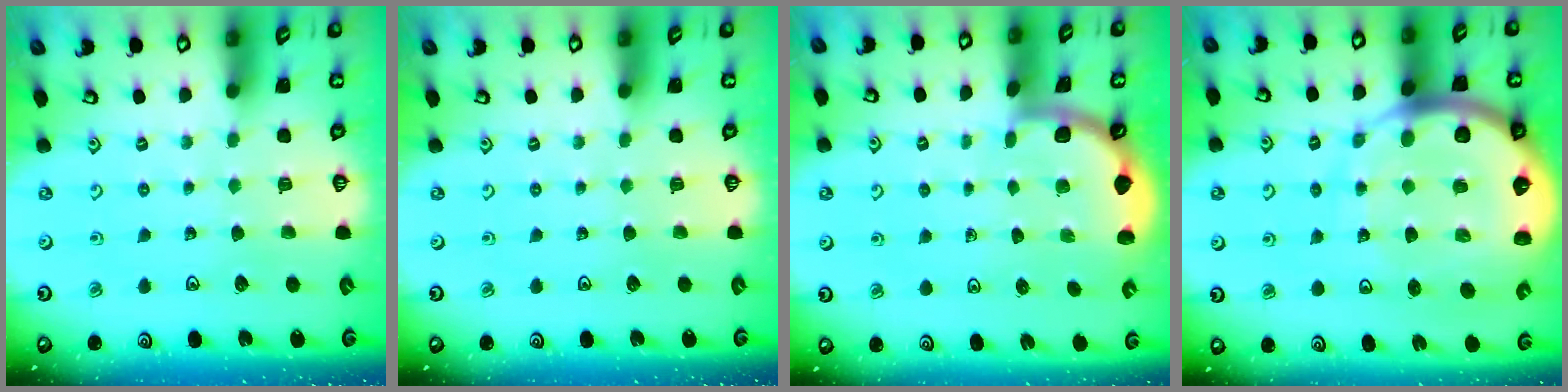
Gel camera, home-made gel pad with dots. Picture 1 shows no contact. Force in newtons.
{"total": 0.0}
{"total": 1.8, "press": 1.8, "slide": 0.0}
{"total": 17.4, "press": 17.3, "slide": 2.0}